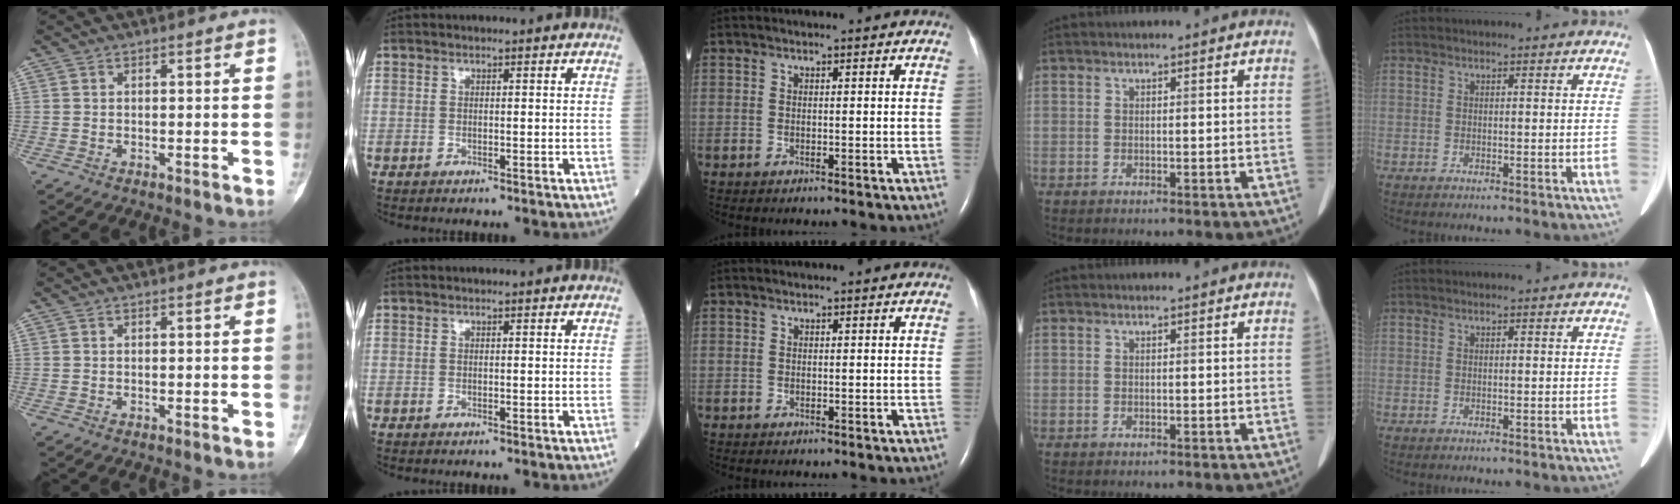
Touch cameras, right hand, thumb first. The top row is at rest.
{}